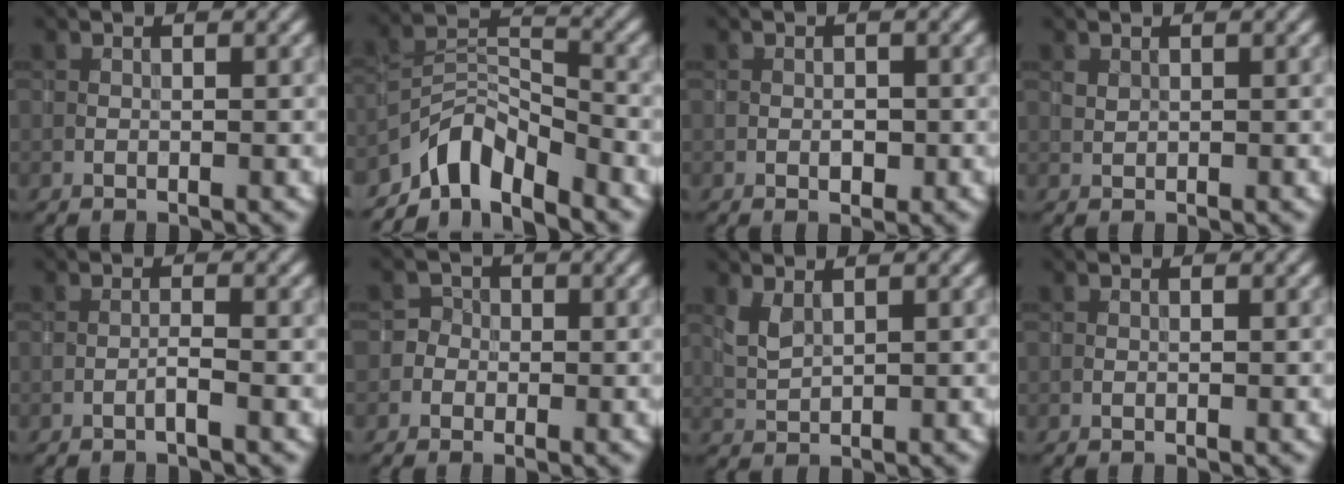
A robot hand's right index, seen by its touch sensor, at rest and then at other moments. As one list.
[{"total": 5.8, "force": [-4.6, 2.2, 2.6], "torque": [-0.036, 0.000, -0.098]}, {"total": 1.1, "force": [-0.2, 0.7, 0.8], "torque": [-0.012, 0.002, -0.004]}, {"total": 0.5, "force": [0.4, 0.3, 0.1], "torque": [-0.006, 0.001, 0.008]}, {"total": 0.8, "force": [-0.5, -0.1, 0.6], "torque": [-0.011, 0.007, -0.013]}, {"total": 2.3, "force": [-1.1, 2.0, 0.1], "torque": [0.019, 0.013, -0.031]}, {"total": 1.8, "force": [1.2, 0.7, 1.1], "torque": [-0.032, -0.001, 0.029]}, {"total": 0.0}]